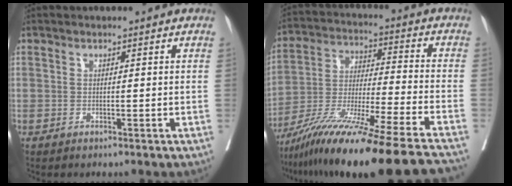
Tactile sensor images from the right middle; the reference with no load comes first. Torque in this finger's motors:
{"motor_torque": [1.11, -1.03, 0.45, 0.21]}